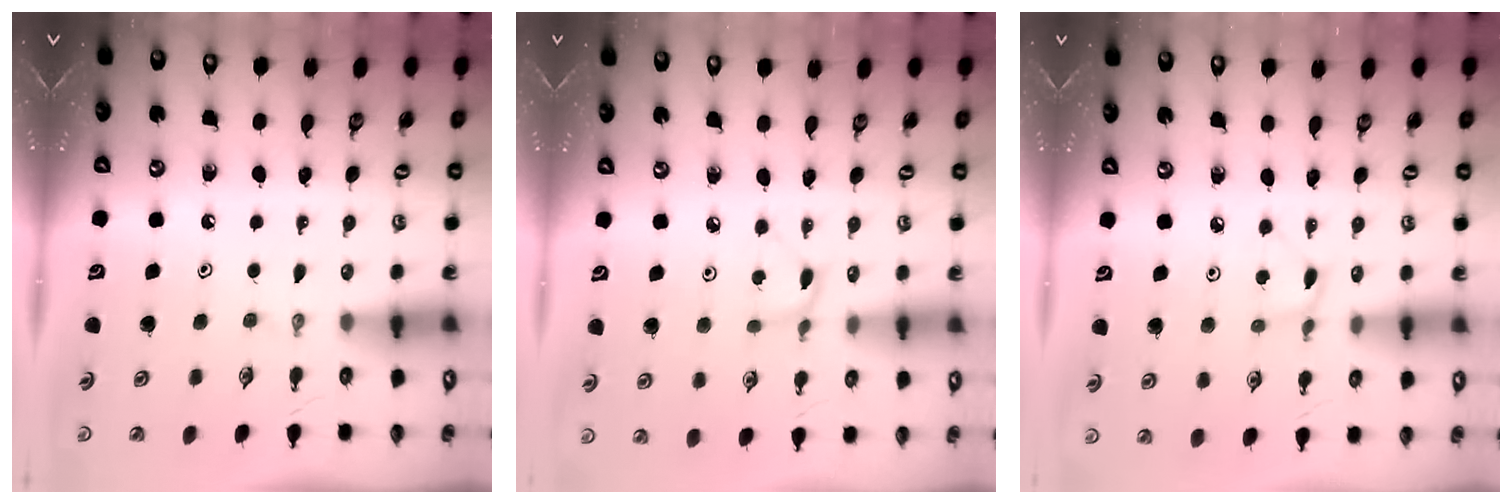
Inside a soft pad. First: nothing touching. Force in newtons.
{"total": 2.0, "press": 2.0, "slide": 0.2}
{"total": 2.0, "press": 2.0, "slide": 0.3}